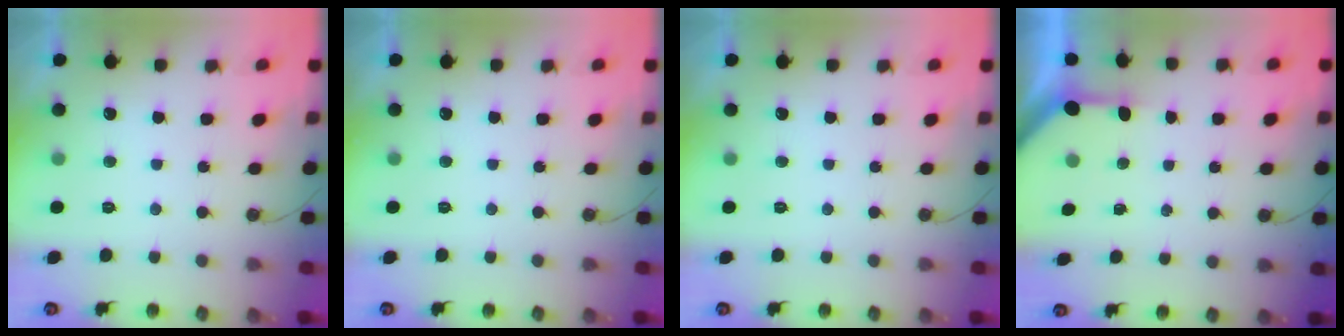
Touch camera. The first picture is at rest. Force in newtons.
{"total": 0.0}
{"total": 0.0}
{"total": 3.0, "press": 3.0, "slide": 0.2}